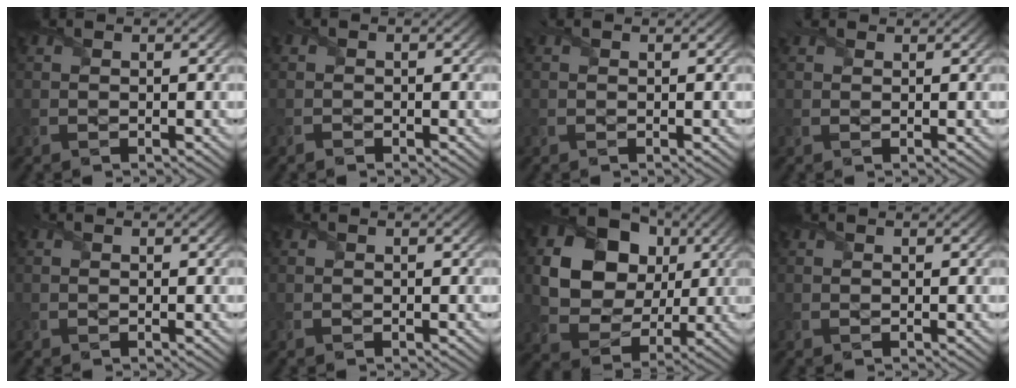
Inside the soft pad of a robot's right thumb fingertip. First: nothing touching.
{"total": 0.8, "force": [-0.6, 0.6, 0.0], "torque": [-0.003, -0.001, -0.019]}
{"total": 0.9, "force": [0.6, 0.5, 0.4], "torque": [-0.015, 0.004, 0.007]}
{"total": 1.6, "force": [1.4, 0.7, 0.5], "torque": [-0.017, 0.008, 0.022]}
{"total": 0.0}
{"total": 0.0}
{"total": 14.6, "force": [3.8, 11.8, 7.6], "torque": [-0.202, 0.030, 0.082]}
{"total": 0.5, "force": [0.5, 0.0, -0.1], "torque": [-0.003, 0.000, 0.007]}